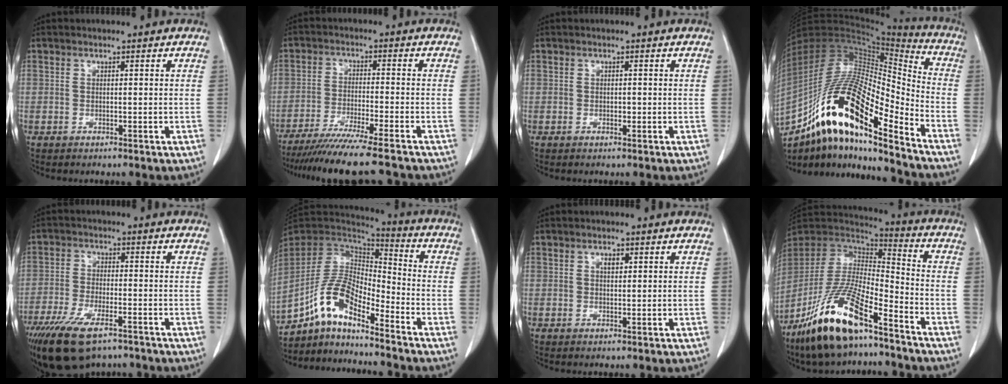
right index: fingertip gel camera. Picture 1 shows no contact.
{"total": 14.6, "force": [-12.7, -0.6, 7.2], "torque": [-0.099, -0.038, -0.201]}
{"total": 0.5, "force": [-0.2, 0.4, 0.3], "torque": [-0.005, 0.001, -0.004]}
{"total": 23.7, "force": [-14.8, 4.8, 17.9], "torque": [-0.348, -0.007, -0.263]}
{"total": 11.7, "force": [-8.0, 3.9, 7.6], "torque": [-0.141, -0.021, -0.138]}
{"total": 11.5, "force": [-8.1, 3.1, 7.5], "torque": [-0.157, 0.030, -0.152]}
{"total": 1.3, "force": [0.6, 0.6, 1.0], "torque": [-0.015, 0.000, 0.008]}
{"total": 18.7, "force": [-12.5, 4.2, 13.3], "torque": [-0.285, -0.025, -0.235]}